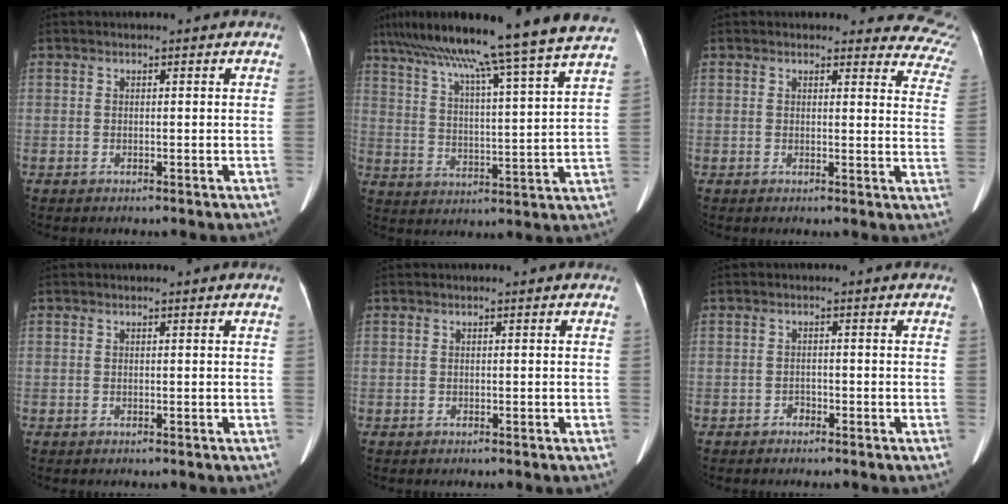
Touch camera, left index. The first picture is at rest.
{"total": 25.9, "force": [21.6, -1.8, 14.1], "torque": [-0.245, -0.014, 0.303]}
{"total": 11.5, "force": [11.0, 3.3, 0.4], "torque": [0.057, -0.073, 0.063]}
{"total": 0.0}
{"total": 0.0}
{"total": 1.0, "force": [-0.8, 0.6, 0.1], "torque": [0.000, 0.003, -0.016]}